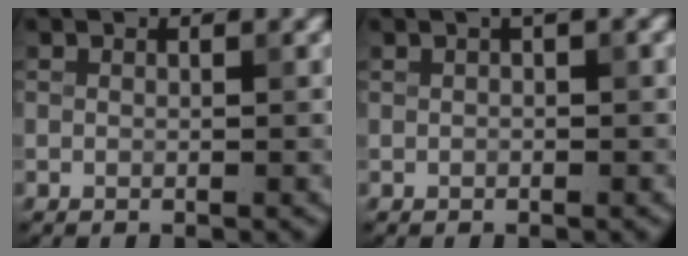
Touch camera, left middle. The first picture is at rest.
{"total": 1.2, "force": [0.5, 0.3, 1.1], "torque": [-0.016, 0.003, 0.003]}